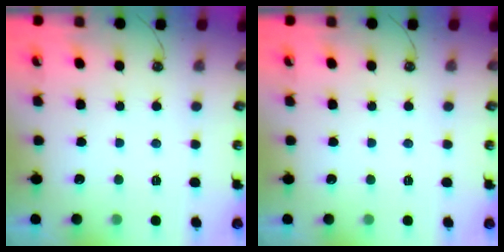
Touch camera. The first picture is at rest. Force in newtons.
{"total": 0.0}